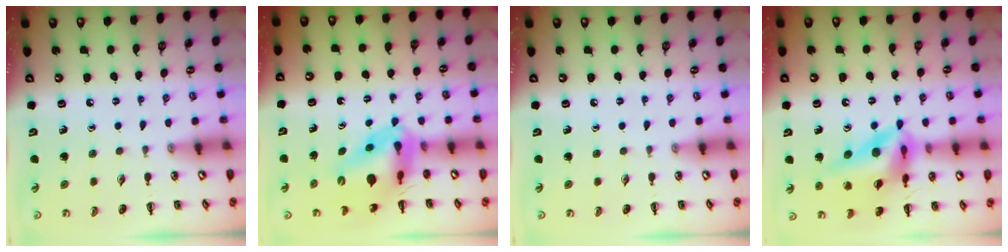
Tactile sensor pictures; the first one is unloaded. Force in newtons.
{"total": 11.8, "press": 11.2, "slide": 3.6}
{"total": 0.0}
{"total": 16.8, "press": 16.2, "slide": 4.4}